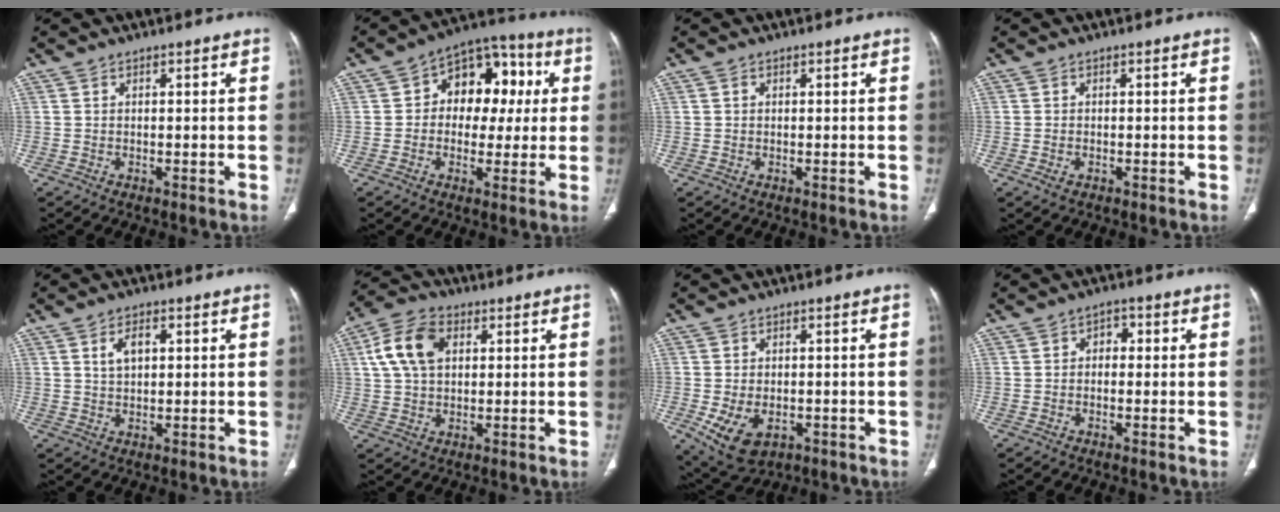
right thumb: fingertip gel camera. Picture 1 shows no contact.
{"total": 13.9, "force": [2.0, 9.9, 9.5], "torque": [-0.073, 0.030, 0.018]}
{"total": 0.6, "force": [0.1, 0.6, 0.2], "torque": [-0.001, 0.002, 0.001]}
{"total": 1.4, "force": [-0.6, 0.9, 0.9], "torque": [-0.019, 0.004, -0.008]}
{"total": 4.2, "force": [1.4, 2.4, 3.1], "torque": [-0.051, 0.001, 0.026]}
{"total": 10.3, "force": [2.7, 6.9, 7.2], "torque": [-0.131, 0.013, 0.045]}
{"total": 8.5, "force": [-2.7, 5.5, 5.9], "torque": [-0.103, 0.000, -0.031]}
{"total": 2.6, "force": [0.1, 2.0, 1.6], "torque": [-0.006, 0.009, -0.008]}